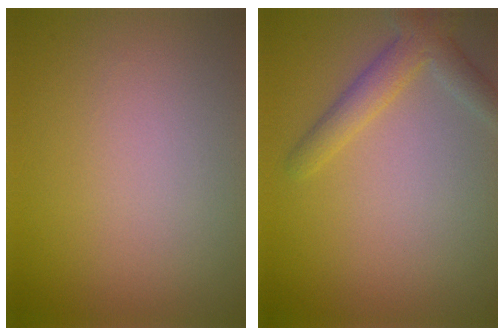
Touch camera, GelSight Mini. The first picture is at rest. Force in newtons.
{"total": 2.8, "press": 2.8, "slide": 0.0}